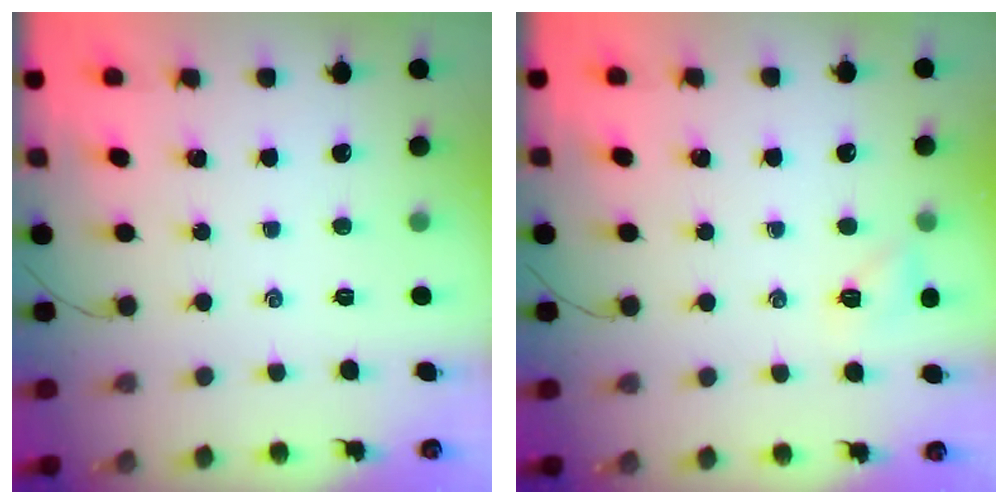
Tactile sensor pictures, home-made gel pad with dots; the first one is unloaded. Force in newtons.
{"total": 5.8, "press": 5.6, "slide": 1.4}